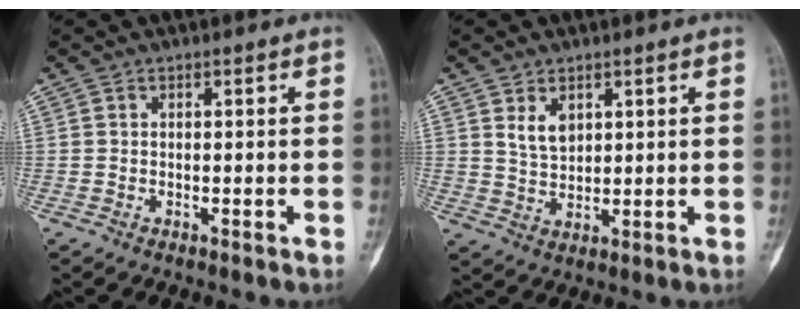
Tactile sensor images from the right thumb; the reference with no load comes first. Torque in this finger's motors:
{"motor_torque": [-0.64, 0.69, 0.31, 0.44, 0.03]}